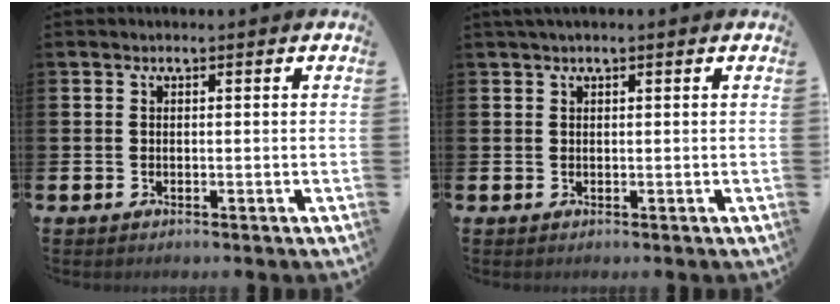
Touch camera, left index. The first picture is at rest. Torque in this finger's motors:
{"motor_torque": [0.97, -1.17, 0.09, 0.21]}